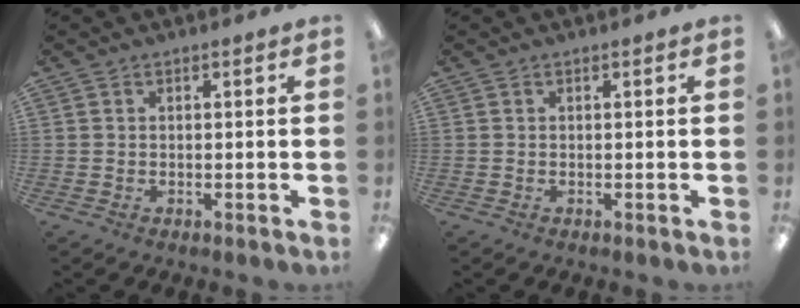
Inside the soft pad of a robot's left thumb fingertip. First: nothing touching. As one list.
[{"total": 0.0}]